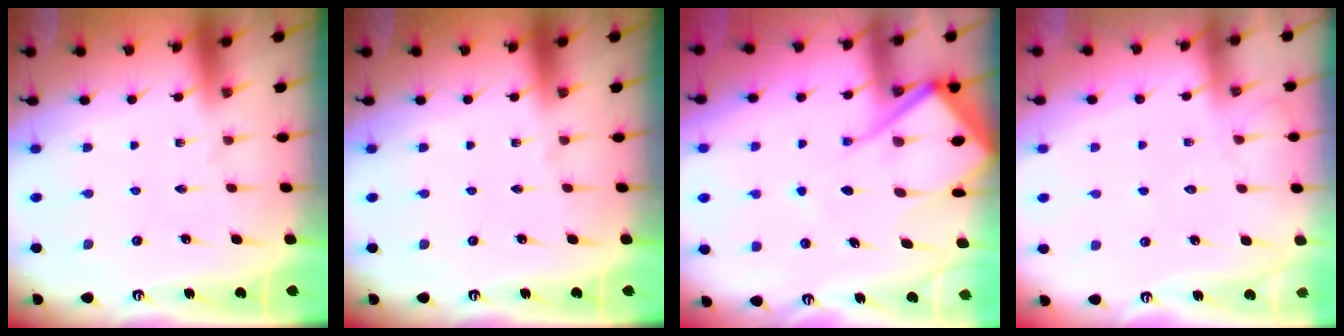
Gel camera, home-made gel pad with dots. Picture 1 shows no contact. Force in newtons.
{"total": 0.0}
{"total": 13.3, "press": 13.3, "slide": 1.3}
{"total": 9.3, "press": 9.2, "slide": 0.9}